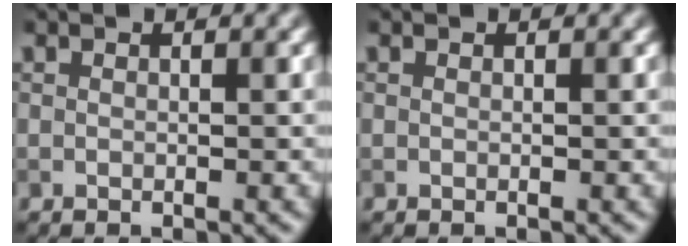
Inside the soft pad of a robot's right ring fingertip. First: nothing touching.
{"total": 0.0}